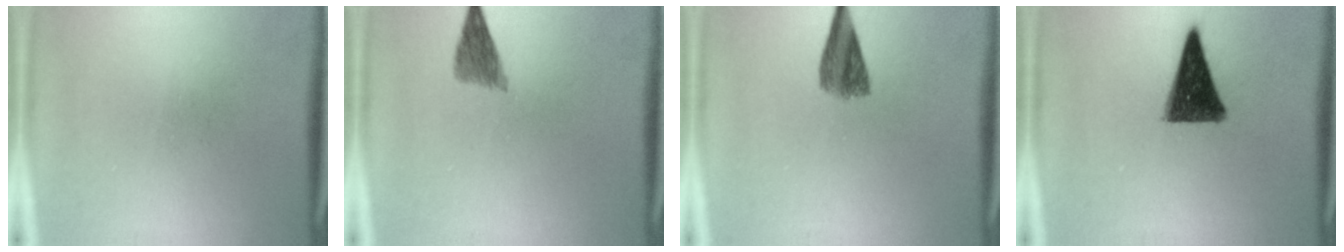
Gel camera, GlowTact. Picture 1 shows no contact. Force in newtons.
{"total": 3.2}
{"total": 5.3}
{"total": 12.4}